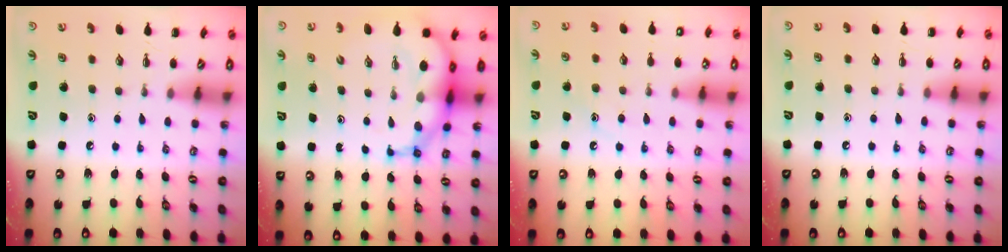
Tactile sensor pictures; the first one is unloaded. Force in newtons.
{"total": 11.7, "press": 11.1, "slide": 3.5}
{"total": 8.9, "press": 8.8, "slide": 1.3}
{"total": 6.0, "press": 5.7, "slide": 2.1}